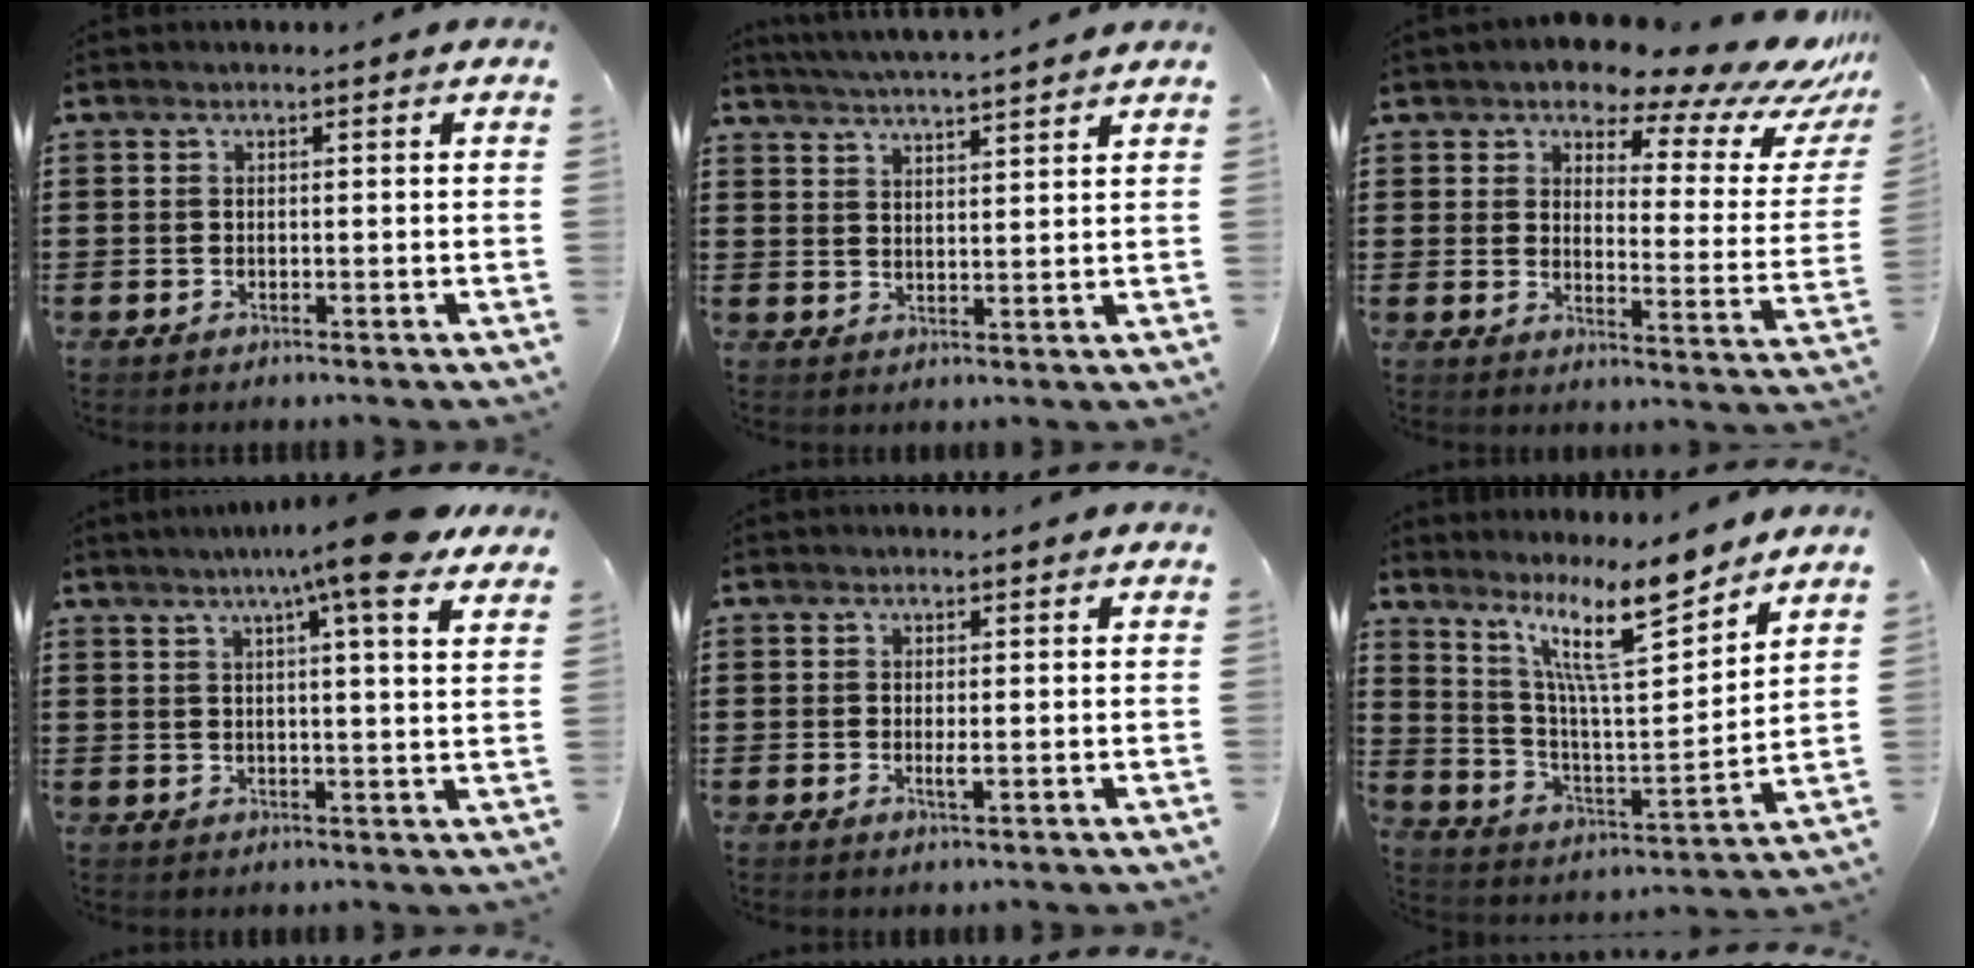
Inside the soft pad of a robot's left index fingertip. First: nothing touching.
{"total": 4.1, "force": [3.9, -0.8, 0.5], "torque": [-0.025, -0.021, 0.069]}
{"total": 9.6, "force": [7.9, 2.7, 4.8], "torque": [-0.089, -0.054, 0.129]}
{"total": 9.4, "force": [6.7, -0.3, 6.5], "torque": [-0.113, -0.020, 0.110]}
{"total": 1.2, "force": [0.0, 0.1, 1.2], "torque": [-0.023, -0.005, 0.001]}
{"total": 13.0, "force": [9.4, 2.8, 8.6], "torque": [-0.169, -0.045, 0.159]}